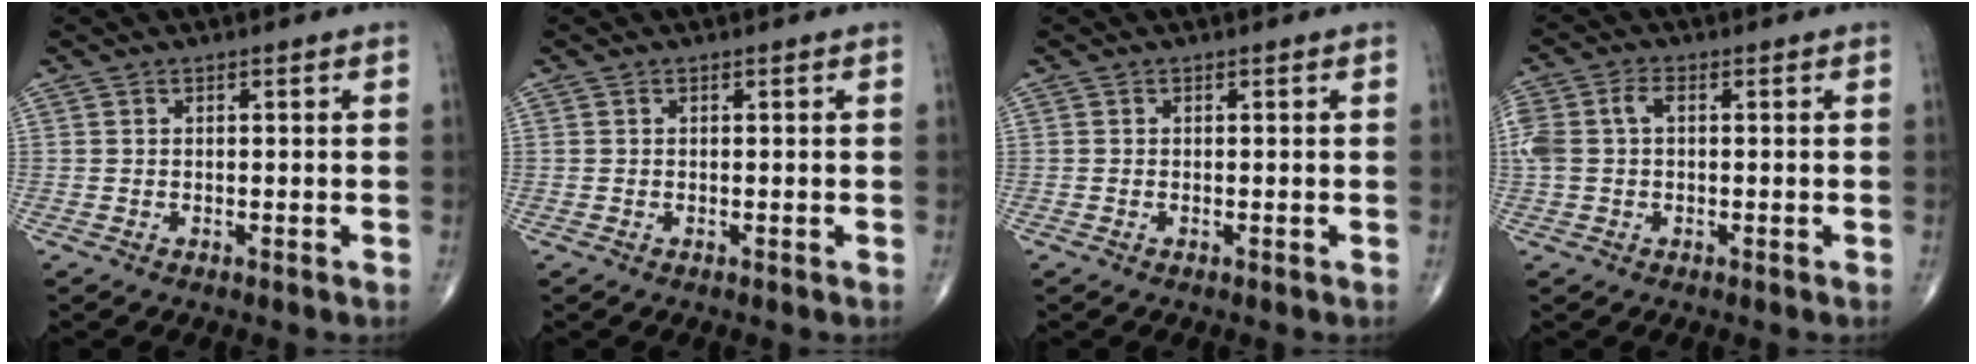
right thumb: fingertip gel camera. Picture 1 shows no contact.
{"total": 0.0}
{"total": 0.0}
{"total": 6.5, "force": [0.6, 4.1, 4.9], "torque": [-0.135, 0.025, 0.014]}